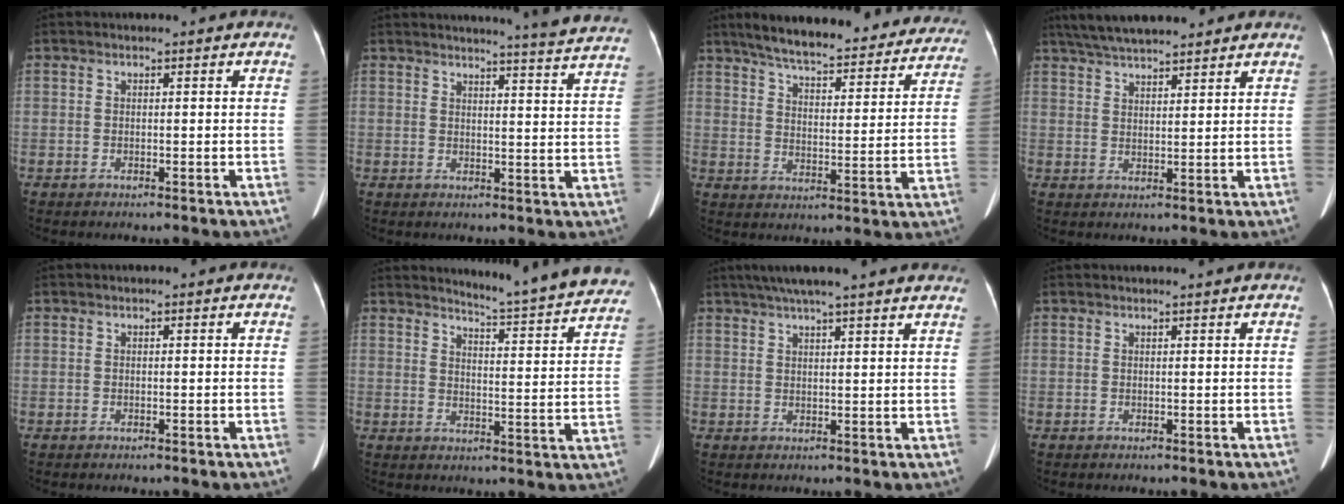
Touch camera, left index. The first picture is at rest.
{"total": 13.8, "force": [13.2, -1.6, 3.8], "torque": [-0.055, -0.067, 0.137]}
{"total": 27.2, "force": [23.9, 6.1, 11.5], "torque": [-0.168, -0.018, 0.297]}
{"total": 10.7, "force": [9.4, 1.7, 4.9], "torque": [-0.082, 0.034, 0.150]}
{"total": 0.0}
{"total": 16.5, "force": [15.8, 0.1, 4.8], "torque": [-0.063, -0.077, 0.179]}
{"total": 15.3, "force": [12.9, 0.3, 8.2], "torque": [-0.131, 0.041, 0.165]}
{"total": 1.9, "force": [1.7, -0.5, 0.7], "torque": [-0.009, 0.009, 0.026]}